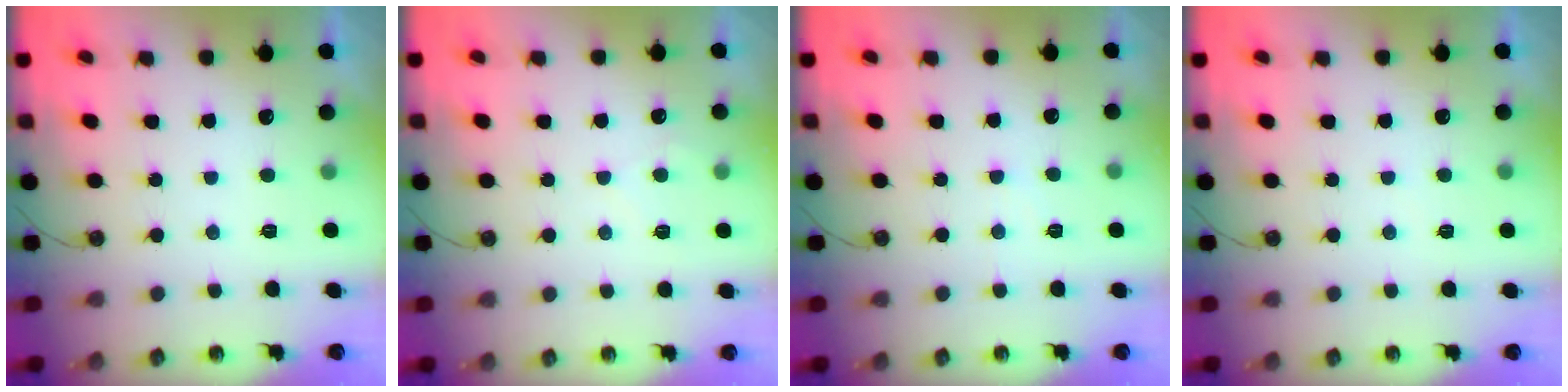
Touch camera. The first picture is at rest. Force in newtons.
{"total": 3.8, "press": 3.8, "slide": 0.5}
{"total": 3.6, "press": 3.6, "slide": 0.6}
{"total": 3.1, "press": 3.1, "slide": 0.5}